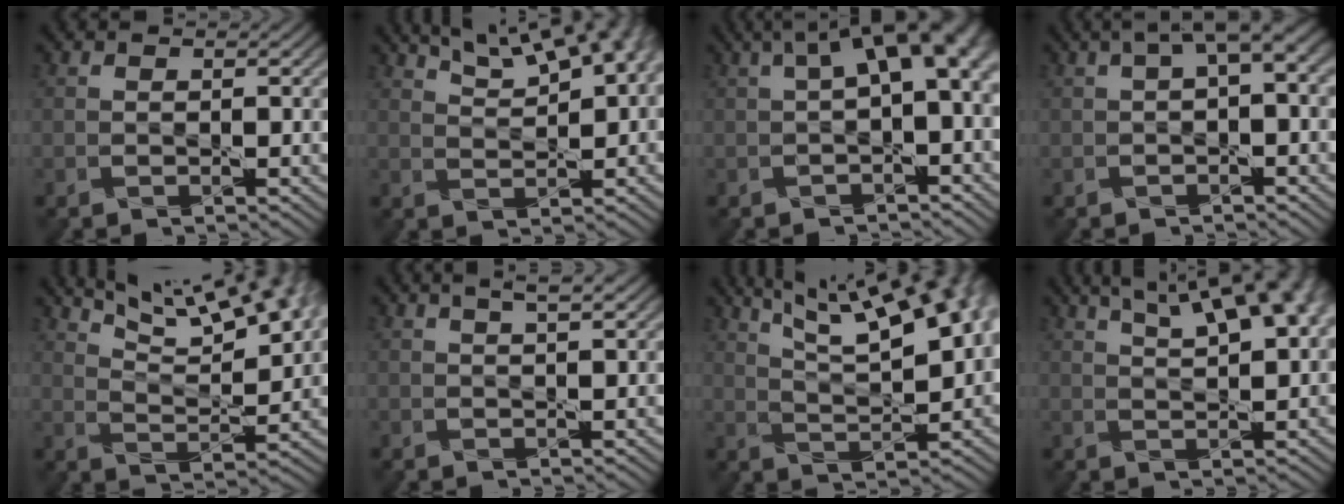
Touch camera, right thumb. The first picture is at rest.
{"total": 8.4, "force": [4.9, 2.8, 6.3], "torque": [-0.102, 0.019, 0.077]}
{"total": 7.6, "force": [1.4, 2.9, 6.9], "torque": [-0.098, 0.016, 0.020]}
{"total": 4.2, "force": [1.1, 1.2, 3.9], "torque": [-0.055, 0.011, 0.016]}
{"total": 12.8, "force": [8.7, 3.7, 8.7], "torque": [-0.150, 0.007, 0.129]}
{"total": 2.4, "force": [1.5, 0.5, 1.9], "torque": [-0.026, 0.003, 0.019]}
{"total": 16.7, "force": [8.7, 5.8, 13.0], "torque": [-0.201, 0.043, 0.131]}
{"total": 10.3, "force": [5.4, 3.4, 8.1], "torque": [-0.126, 0.026, 0.071]}